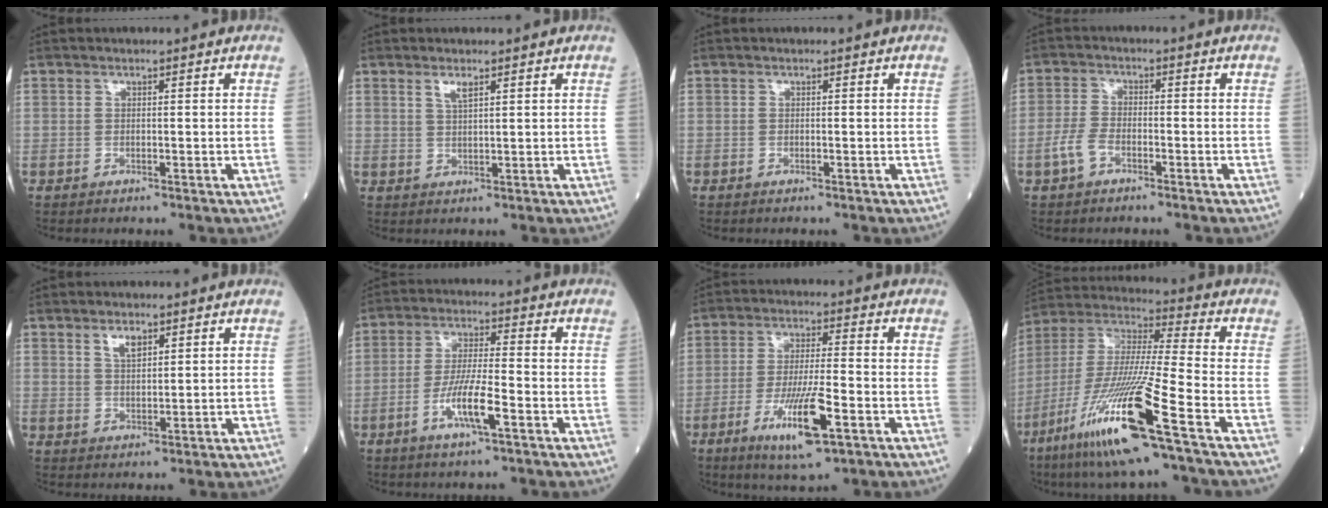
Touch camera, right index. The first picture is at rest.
{"total": 2.2, "force": [1.4, 0.4, 1.6], "torque": [-0.035, -0.001, 0.029]}
{"total": 0.0}
{"total": 4.3, "force": [-2.2, 2.2, 2.9], "torque": [-0.072, 0.005, -0.047]}
{"total": 2.9, "force": [1.8, 1.2, 2.0], "torque": [-0.039, 0.002, 0.037]}
{"total": 7.7, "force": [-3.3, 0.7, 6.9], "torque": [-0.135, -0.006, -0.062]}
{"total": 10.7, "force": [-4.6, 1.2, 9.6], "torque": [-0.179, -0.019, -0.077]}
{"total": 19.5, "force": [-9.7, -0.3, 16.9], "torque": [-0.375, -0.050, -0.192]}